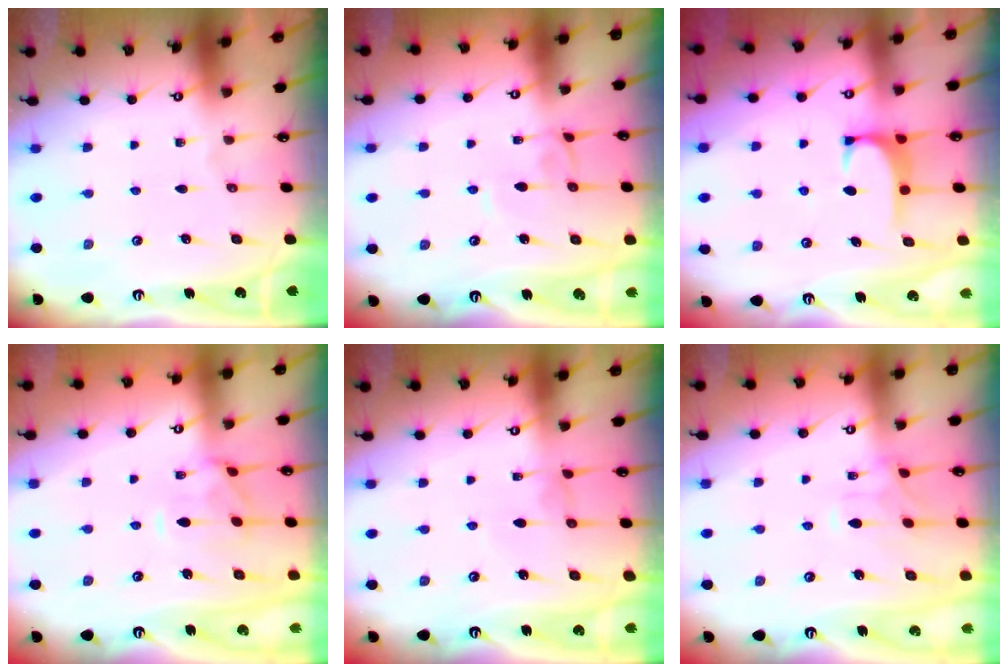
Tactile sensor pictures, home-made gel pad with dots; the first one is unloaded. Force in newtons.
{"total": 2.0, "press": 2.0, "slide": 0.2}
{"total": 1.1, "press": 0.8, "slide": 0.8}
{"total": 1.3, "press": 0.9, "slide": 0.9}
{"total": 0.8, "press": 0.6, "slide": 0.5}
{"total": 1.6, "press": 1.3, "slide": 0.9}